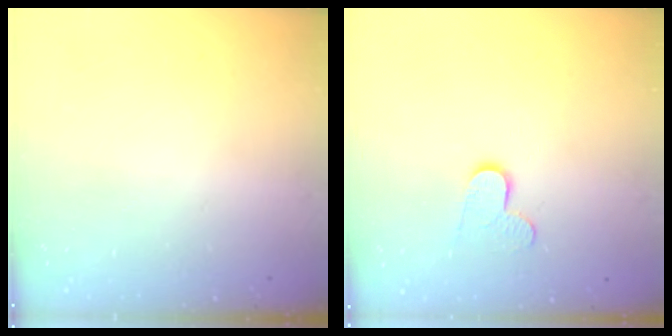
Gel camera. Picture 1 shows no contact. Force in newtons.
{"total": 7.1, "press": 7.1, "slide": 0.5}